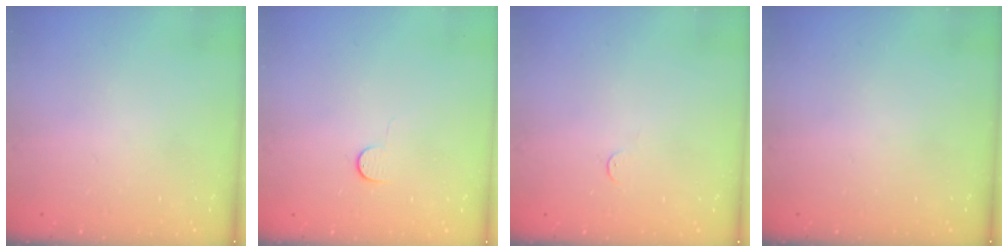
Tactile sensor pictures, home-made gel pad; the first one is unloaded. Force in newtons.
{"total": 4.9, "press": 4.9, "slide": 0.5}
{"total": 3.2, "press": 3.2, "slide": 0.2}
{"total": 0.0}